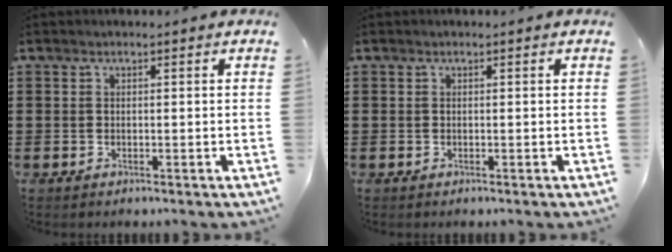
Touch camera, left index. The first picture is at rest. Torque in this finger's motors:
{"motor_torque": [0.00, 0.01, 0.00, 0.00]}